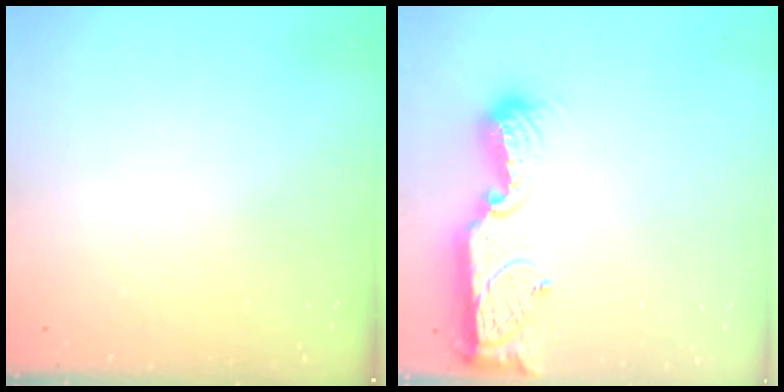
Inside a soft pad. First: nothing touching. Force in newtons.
{"total": 11.5, "press": 11.4, "slide": 1.2}